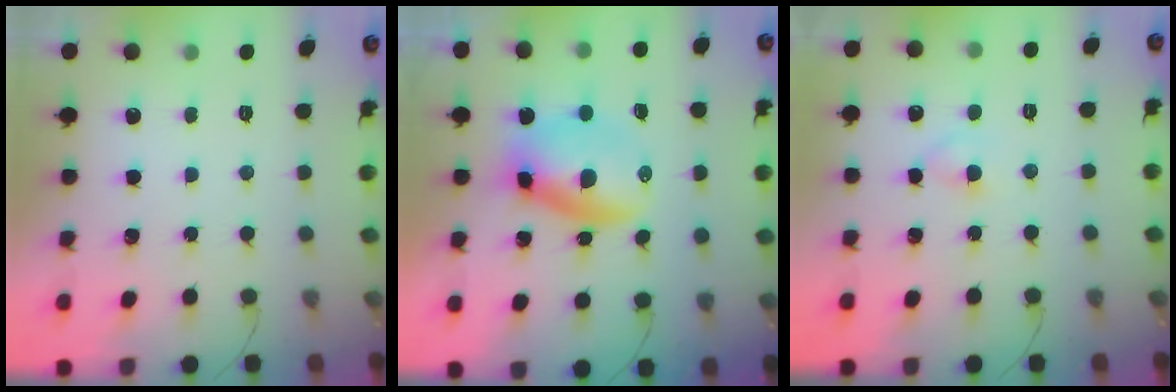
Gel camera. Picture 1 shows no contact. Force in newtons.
{"total": 6.9, "press": 6.7, "slide": 1.8}
{"total": 3.0, "press": 2.8, "slide": 1.2}